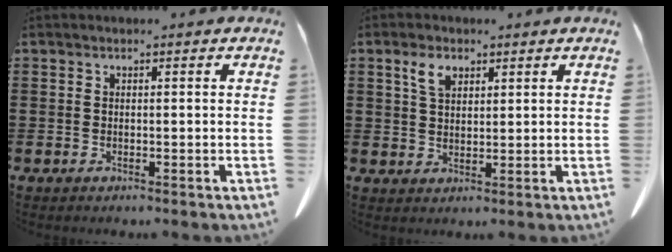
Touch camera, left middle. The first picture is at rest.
{"total": 3.5, "force": [2.0, 2.0, 2.0], "torque": [-0.040, 0.002, 0.036]}